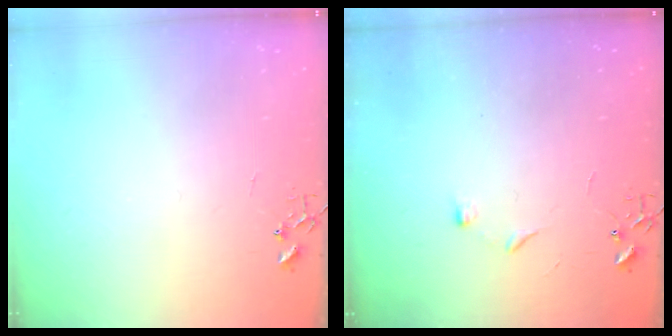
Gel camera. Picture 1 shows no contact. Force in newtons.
{"total": 4.3, "press": 4.3, "slide": 0.6}